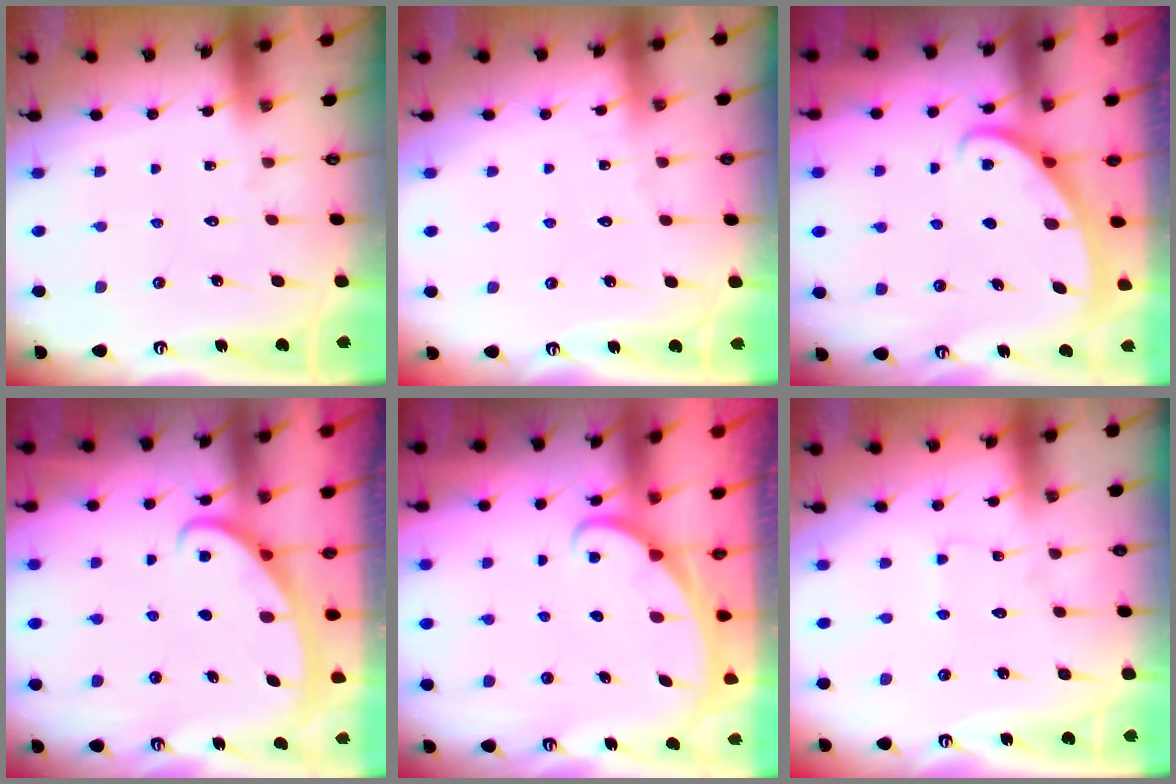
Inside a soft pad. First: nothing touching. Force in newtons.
{"total": 2.5, "press": 2.5, "slide": 0.3}
{"total": 3.0, "press": 3.0, "slide": 0.1}
{"total": 2.8, "press": 2.8, "slide": 0.4}
{"total": 1.8, "press": 1.7, "slide": 0.1}
{"total": 2.5, "press": 2.5, "slide": 0.3}